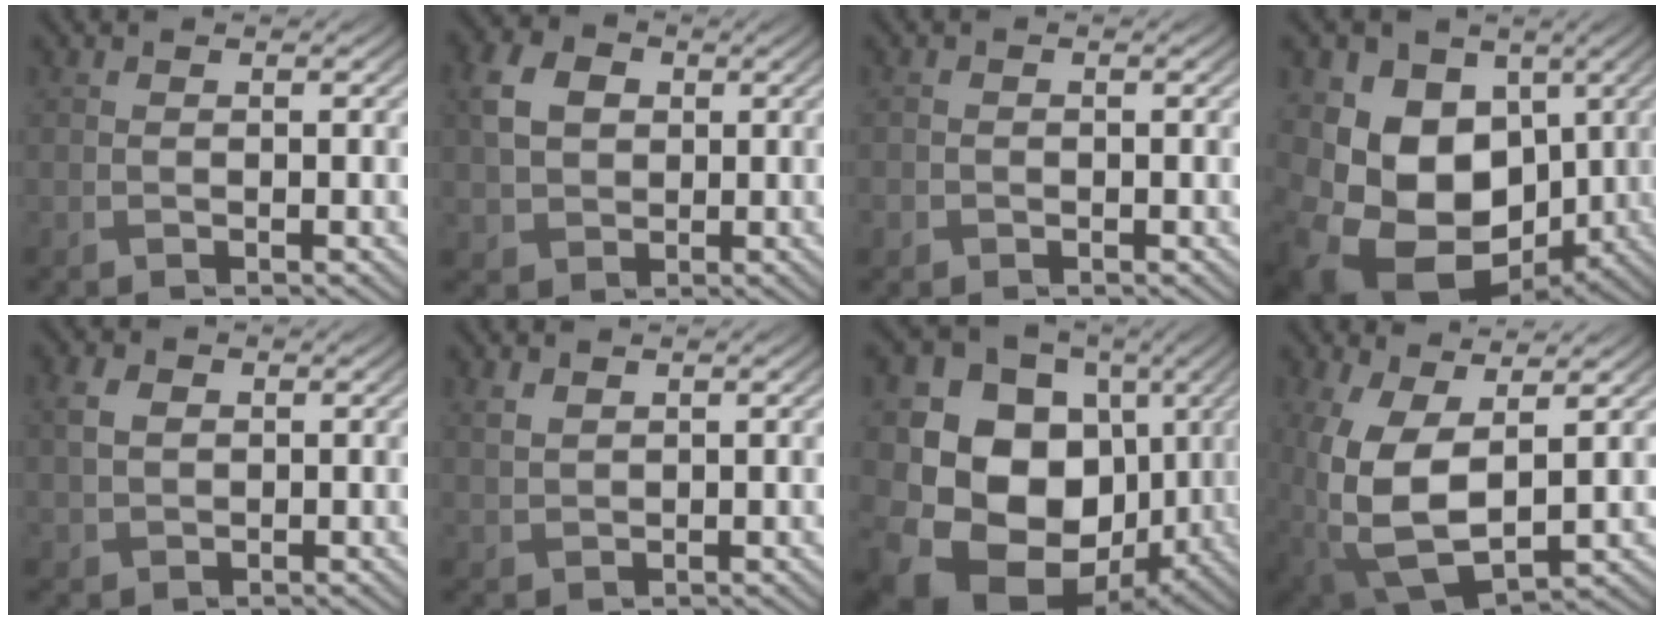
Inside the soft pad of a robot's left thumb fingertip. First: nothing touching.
{"total": 6.3, "force": [0.8, 5.3, 3.4], "torque": [-0.092, 0.008, 0.010]}
{"total": 1.1, "force": [-0.6, 0.9, 0.1], "torque": [-0.001, -0.004, -0.014]}
{"total": 16.4, "force": [-1.4, 13.0, 9.9], "torque": [-0.211, -0.031, -0.021]}
{"total": 3.6, "force": [0.6, 2.9, 2.1], "torque": [-0.059, 0.002, 0.010]}
{"total": 2.2, "force": [1.2, 1.5, 1.1], "torque": [-0.032, -0.002, 0.028]}
{"total": 16.5, "force": [-0.8, 13.7, 9.2], "torque": [-0.203, -0.034, -0.003]}
{"total": 11.8, "force": [1.1, 7.2, 9.3], "torque": [-0.232, -0.028, 0.038]}